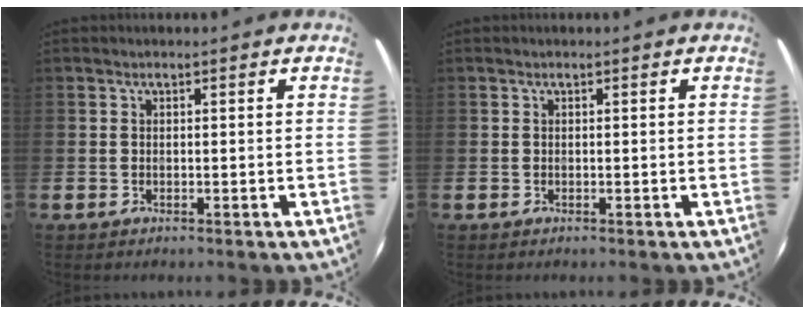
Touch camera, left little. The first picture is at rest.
{"total": 0.0}